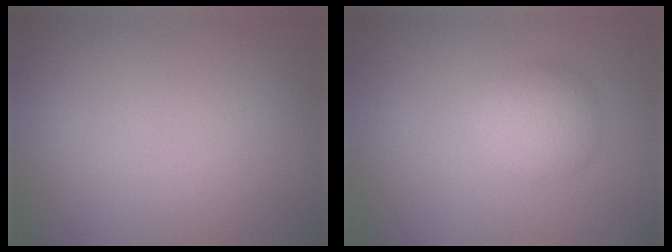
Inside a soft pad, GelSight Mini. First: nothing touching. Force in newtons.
{"total": 2.9, "press": 2.9, "slide": 0.1}